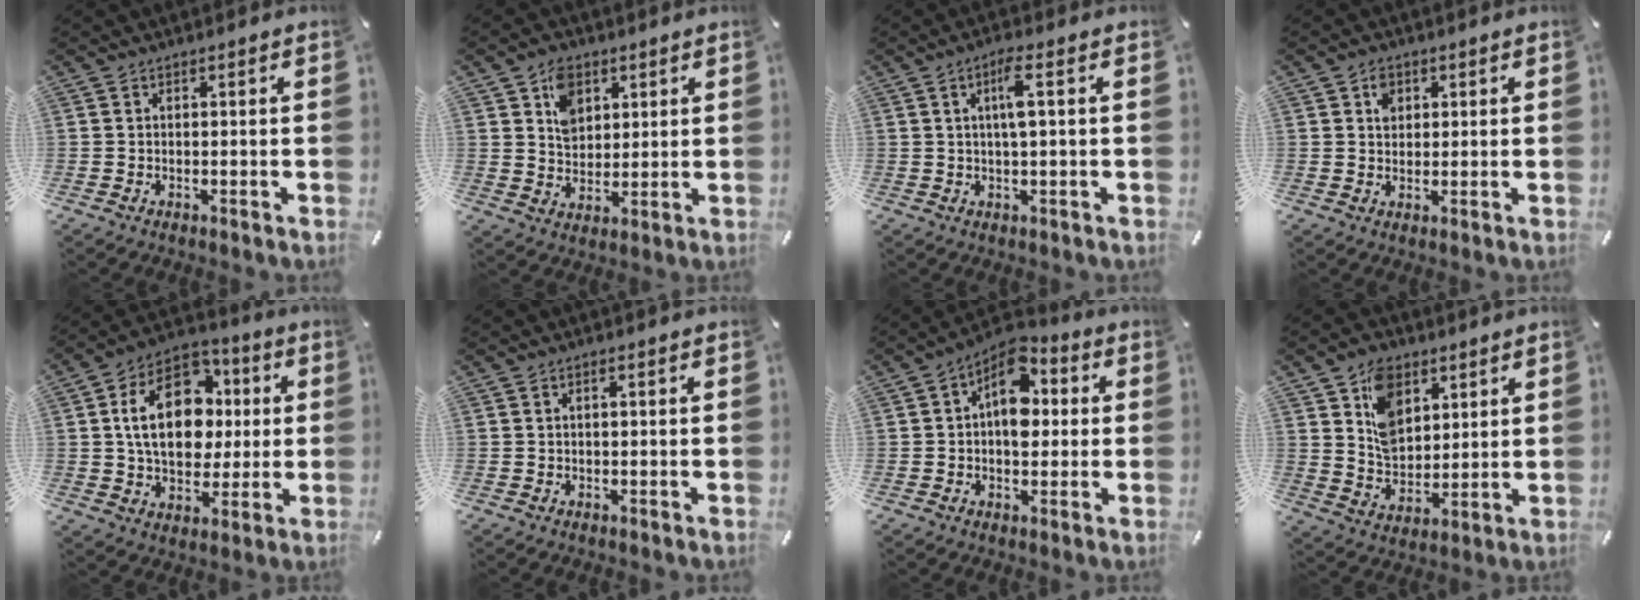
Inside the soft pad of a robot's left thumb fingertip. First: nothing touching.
{"total": 7.3, "force": [3.4, 5.8, 2.7], "torque": [-0.042, 0.001, 0.060]}
{"total": 5.5, "force": [1.3, 0.9, 5.3], "torque": [-0.097, -0.002, 0.016]}
{"total": 3.4, "force": [1.3, 2.9, 1.2], "torque": [-0.006, -0.004, 0.018]}
{"total": 19.1, "force": [2.3, 13.8, 12.9], "torque": [-0.220, 0.003, 0.041]}
{"total": 0.8, "force": [0.2, 0.4, 0.7], "torque": [-0.014, 0.003, 0.002]}
{"total": 10.6, "force": [2.5, 7.1, 7.5], "torque": [-0.105, -0.017, 0.041]}
{"total": 10.3, "force": [5.2, 7.6, 4.6], "torque": [-0.083, -0.013, 0.101]}